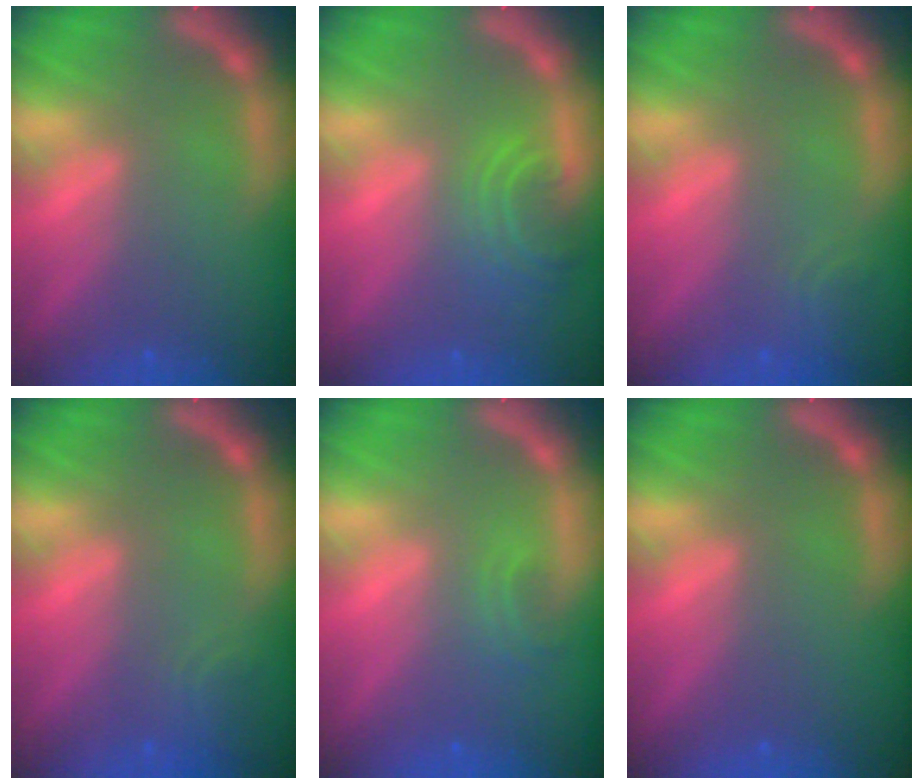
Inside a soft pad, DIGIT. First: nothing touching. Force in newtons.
{"total": 4.0}
{"total": 1.9}
{"total": 1.9}
{"total": 1.4}
{"total": 0.0}